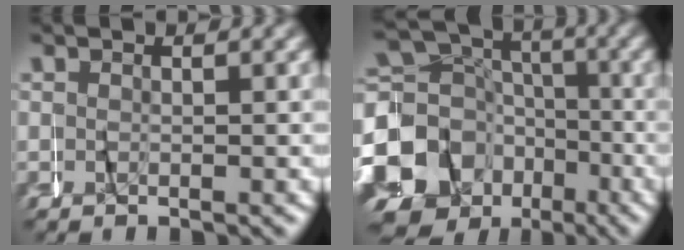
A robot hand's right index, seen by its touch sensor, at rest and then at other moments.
{"total": 17.7, "force": [-4.3, 15.6, 7.1], "torque": [-0.141, -0.054, -0.076]}